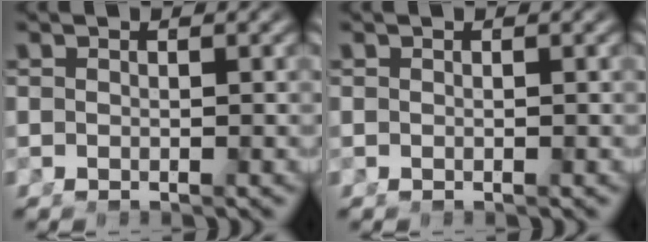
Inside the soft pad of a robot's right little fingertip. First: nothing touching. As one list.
[{"total": 0.0}]